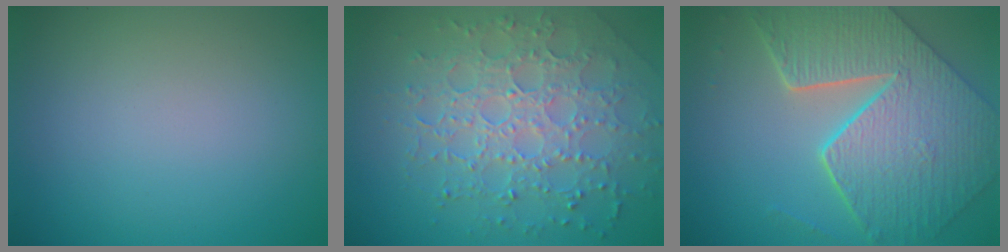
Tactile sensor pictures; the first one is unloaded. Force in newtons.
{"total": 7.2, "press": 5.2, "slide": 5.0}
{"total": 9.2, "press": 6.7, "slide": 6.3}